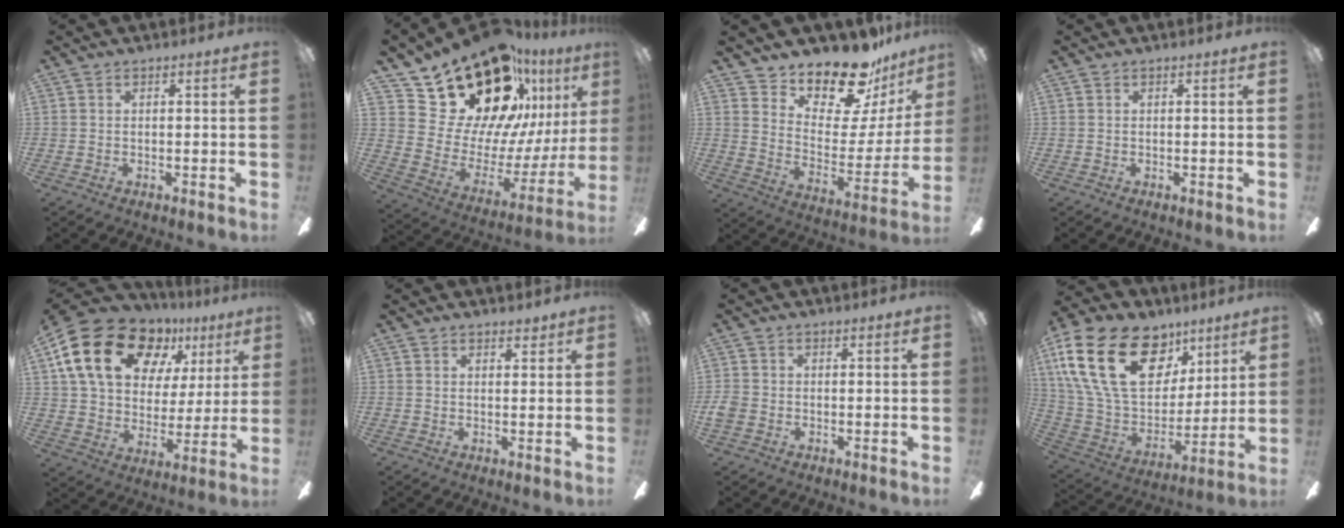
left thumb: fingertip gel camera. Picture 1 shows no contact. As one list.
[{"total": 26.1, "force": [19.3, 12.8, 12.2], "torque": [-0.203, -0.137, 0.365]}, {"total": 16.8, "force": [14.7, 5.9, 5.7], "torque": [-0.097, -0.121, 0.256]}, {"total": 0.0}, {"total": 22.0, "force": [11.1, 14.4, 12.4], "torque": [-0.229, -0.040, 0.203]}, {"total": 1.9, "force": [1.6, 0.8, 0.5], "torque": [0.006, -0.007, 0.028]}, {"total": 2.5, "force": [-0.8, 2.0, 1.3], "torque": [-0.019, 0.007, -0.013]}, {"total": 27.6, "force": [11.9, 17.5, 17.8], "torque": [-0.351, -0.043, 0.220]}]